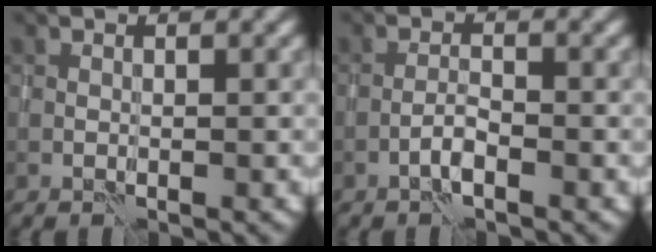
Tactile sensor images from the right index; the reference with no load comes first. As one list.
[{"total": 1.6, "force": [-1.1, 0.1, 1.1], "torque": [-0.021, 0.006, -0.024]}]